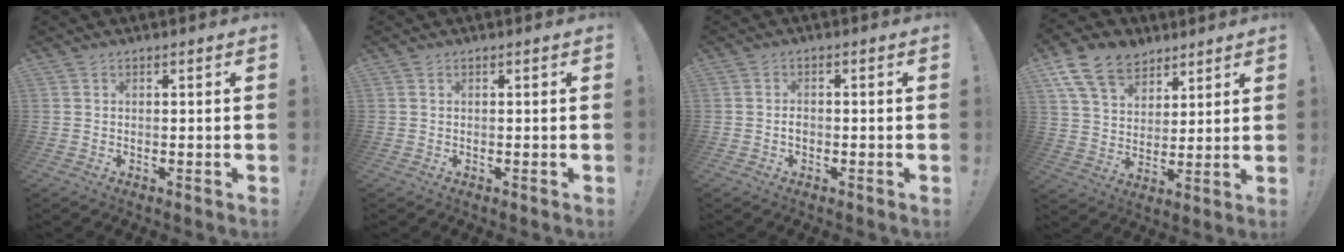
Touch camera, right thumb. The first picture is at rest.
{"total": 0.0}
{"total": 1.4, "force": [-0.6, 0.9, 0.9], "torque": [-0.018, 0.007, -0.012]}
{"total": 14.7, "force": [9.2, 9.7, 6.2], "torque": [-0.111, -0.051, 0.176]}